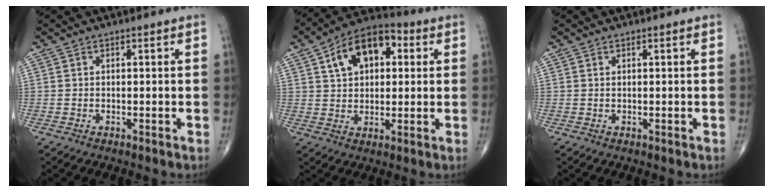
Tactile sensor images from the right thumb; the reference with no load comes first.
{"total": 13.3, "force": [4.2, 8.1, 9.6], "torque": [-0.131, 0.015, 0.061]}
{"total": 0.0}